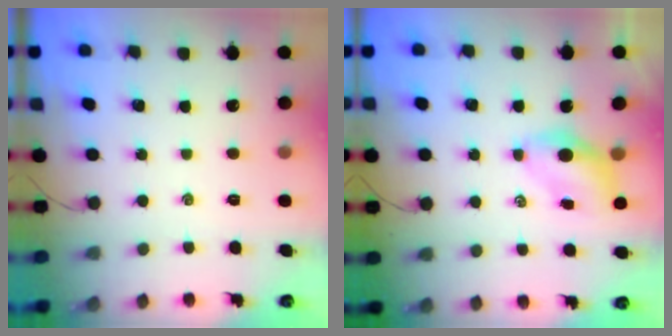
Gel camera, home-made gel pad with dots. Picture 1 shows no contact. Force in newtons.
{"total": 4.9, "press": 4.8, "slide": 0.7}